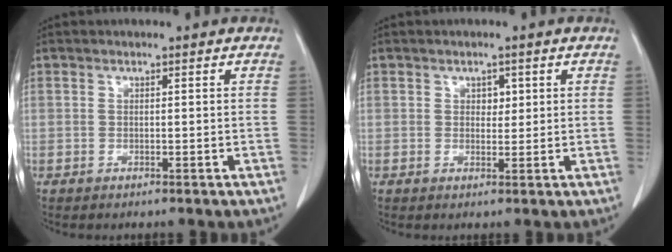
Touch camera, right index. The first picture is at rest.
{"total": 1.7, "force": [0.6, 1.2, 1.1], "torque": [-0.010, -0.002, 0.007]}